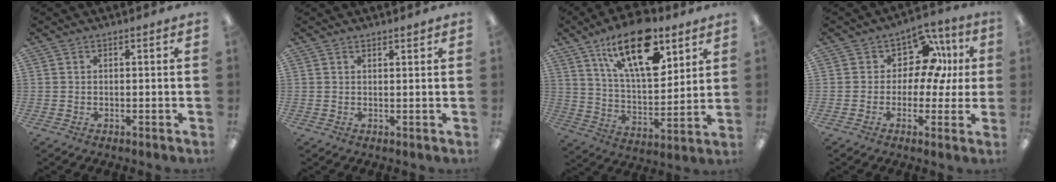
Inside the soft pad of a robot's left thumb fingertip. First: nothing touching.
{"total": 1.0, "force": [0.9, 0.1, 0.5], "torque": [-0.003, -0.003, 0.014]}
{"total": 21.2, "force": [12.5, 9.5, 14.4], "torque": [-0.229, -0.054, 0.208]}
{"total": 11.2, "force": [3.7, 8.1, 6.8], "torque": [-0.108, -0.006, 0.071]}